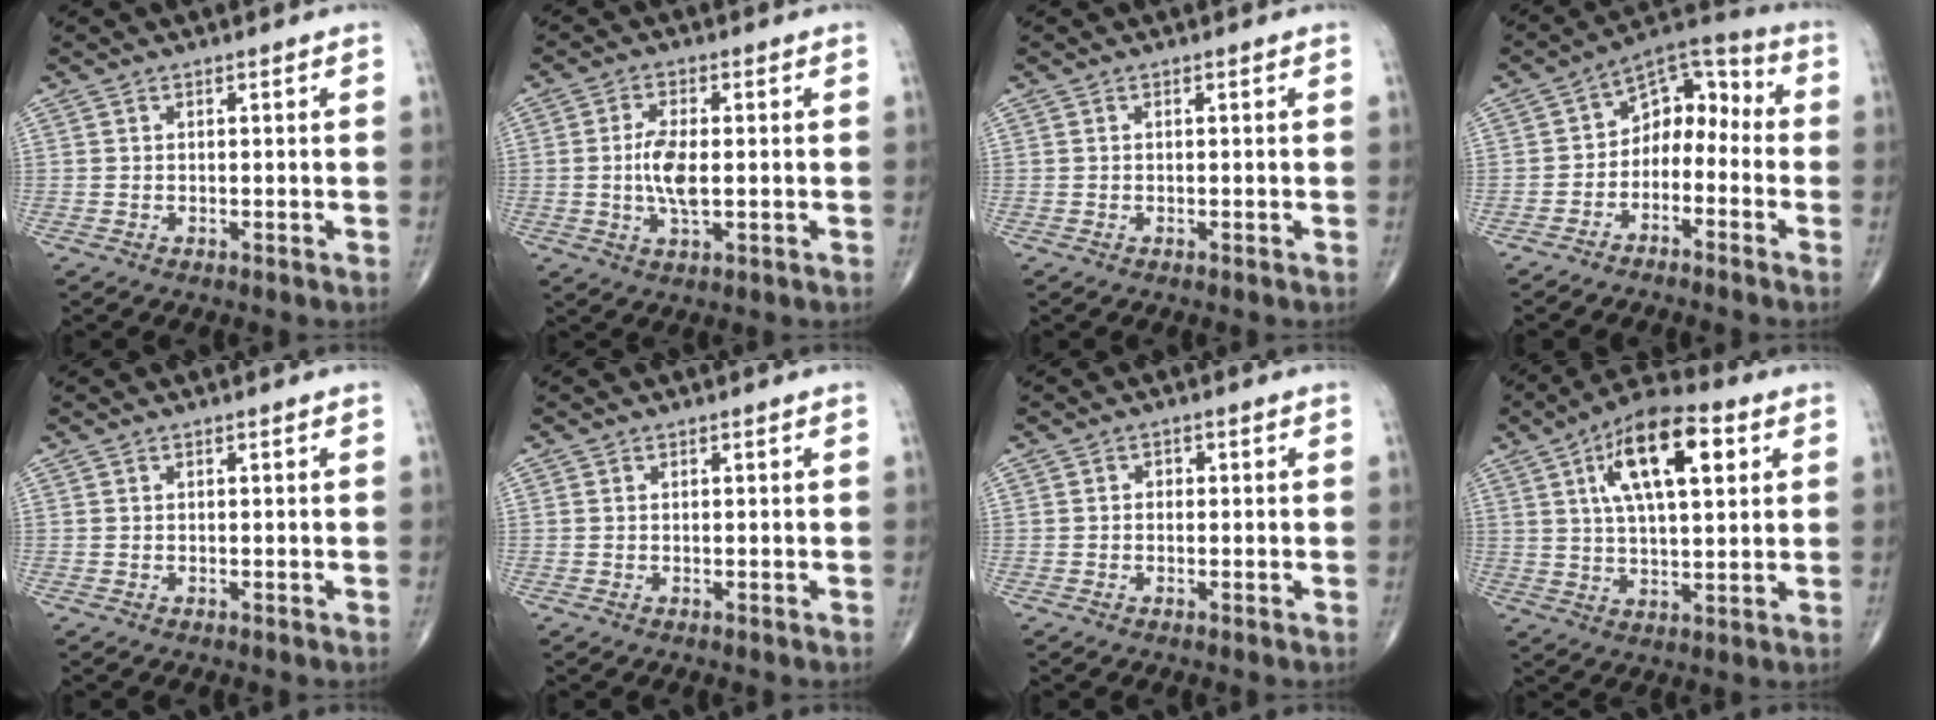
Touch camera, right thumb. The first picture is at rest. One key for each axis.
{"total": 6.3, "fx": -0.3, "fy": 2.5, "fz": 5.7, "tx": -0.120, "ty": -0.004, "tz": -0.009}
{"total": 0.0}
{"total": 10.3, "fx": -2.6, "fy": 7.2, "fz": 6.9, "tx": -0.066, "ty": 0.065, "tz": -0.060}
{"total": 0.0}
{"total": 0.0}
{"total": 1.0, "fx": -0.1, "fy": 0.9, "fz": 0.5, "tx": 0.002, "ty": 0.004, "tz": -0.006}
{"total": 16.1, "fx": 5.6, "fy": 6.7, "fz": 13.5, "tx": -0.210, "ty": 0.001, "tz": 0.088}